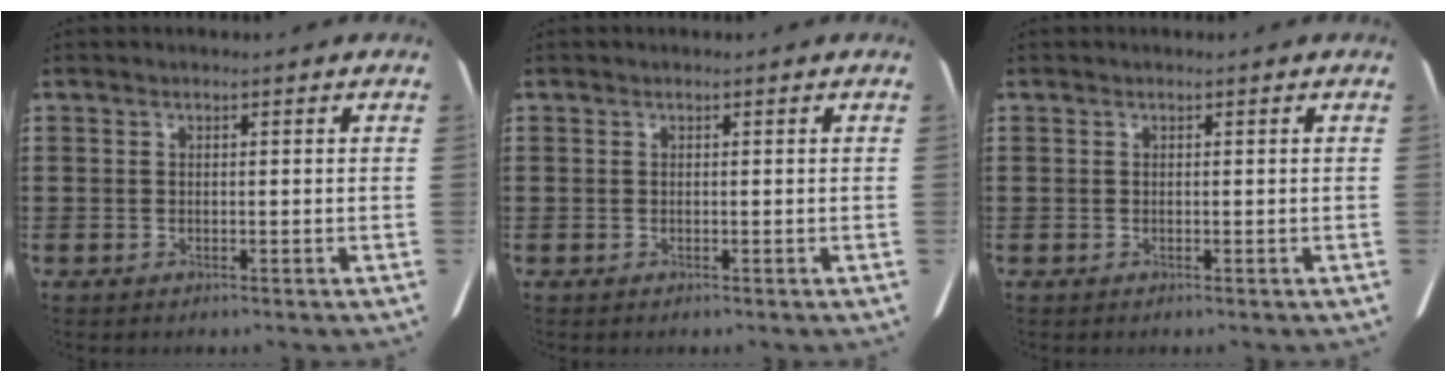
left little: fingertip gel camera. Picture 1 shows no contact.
{"total": 0.0}
{"total": 0.0}